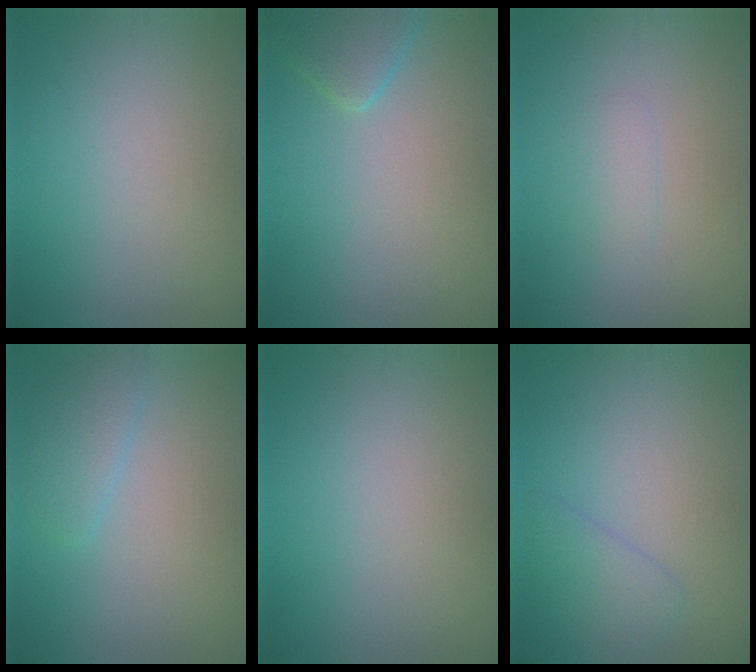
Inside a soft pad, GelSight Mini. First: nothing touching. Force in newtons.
{"total": 2.6, "press": 2.6, "slide": 0.2}
{"total": 1.1, "press": 1.1, "slide": 0.1}
{"total": 2.4, "press": 2.4, "slide": 0.2}
{"total": 0.0}
{"total": 2.4, "press": 2.4, "slide": 0.1}